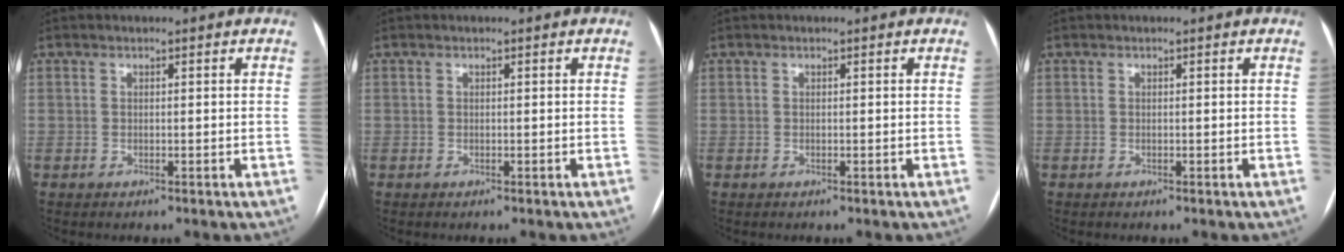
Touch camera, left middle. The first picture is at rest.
{"total": 0.0}
{"total": 0.0}
{"total": 0.0}